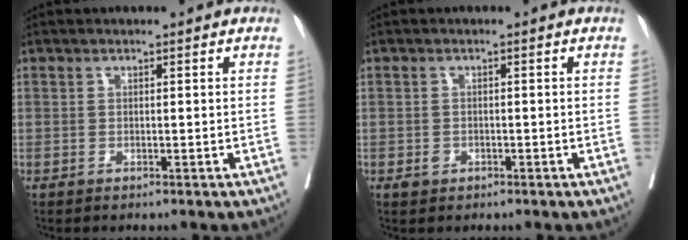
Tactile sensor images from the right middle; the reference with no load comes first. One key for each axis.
{"total": 1.3, "fx": -0.6, "fy": 1.1, "fz": 0.5, "tx": -0.003, "ty": 0.004, "tz": -0.005}